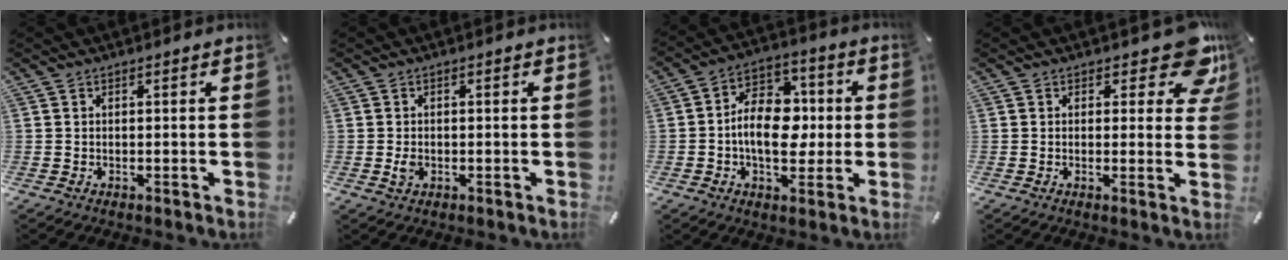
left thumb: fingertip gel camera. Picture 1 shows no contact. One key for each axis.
{"total": 1.9, "fx": -0.3, "fy": 1.3, "fz": 1.3, "tx": -0.024, "ty": -0.004, "tz": -0.009}
{"total": 13.7, "fx": -1.4, "fy": 9.4, "fz": 9.9, "tx": -0.168, "ty": 0.013, "tz": -0.022}
{"total": 9.7, "fx": 6.1, "fy": 4.4, "fz": 6.2, "tx": -0.061, "ty": -0.040, "tz": 0.102}